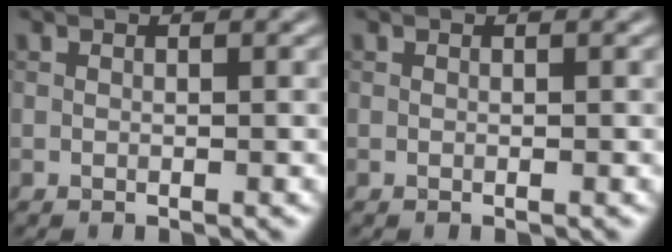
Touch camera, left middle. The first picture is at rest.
{"total": 0.0}